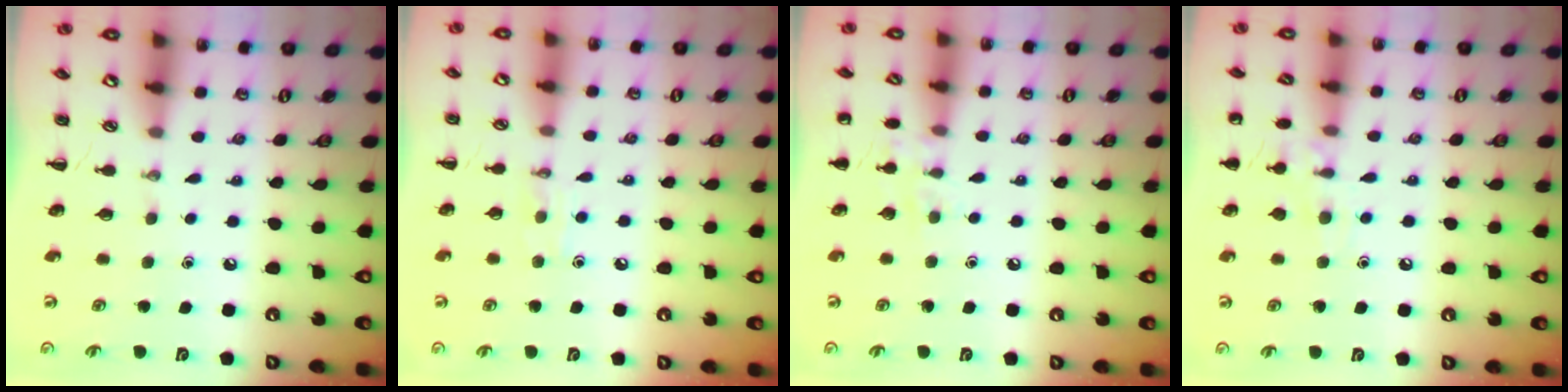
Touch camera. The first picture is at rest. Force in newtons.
{"total": 4.8, "press": 4.6, "slide": 1.3}
{"total": 7.7, "press": 7.4, "slide": 1.9}
{"total": 8.9, "press": 8.7, "slide": 2.0}